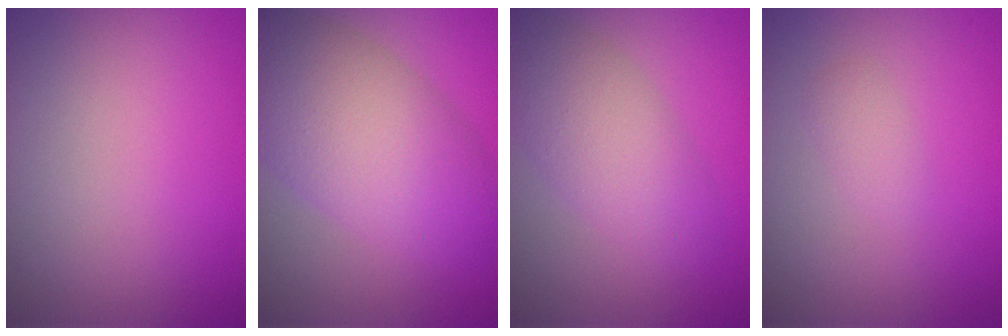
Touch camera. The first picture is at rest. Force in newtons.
{"total": 8.8, "press": 8.8, "slide": 0.2}
{"total": 4.6, "press": 4.6, "slide": 0.2}
{"total": 1.1, "press": 1.1, "slide": 0.1}